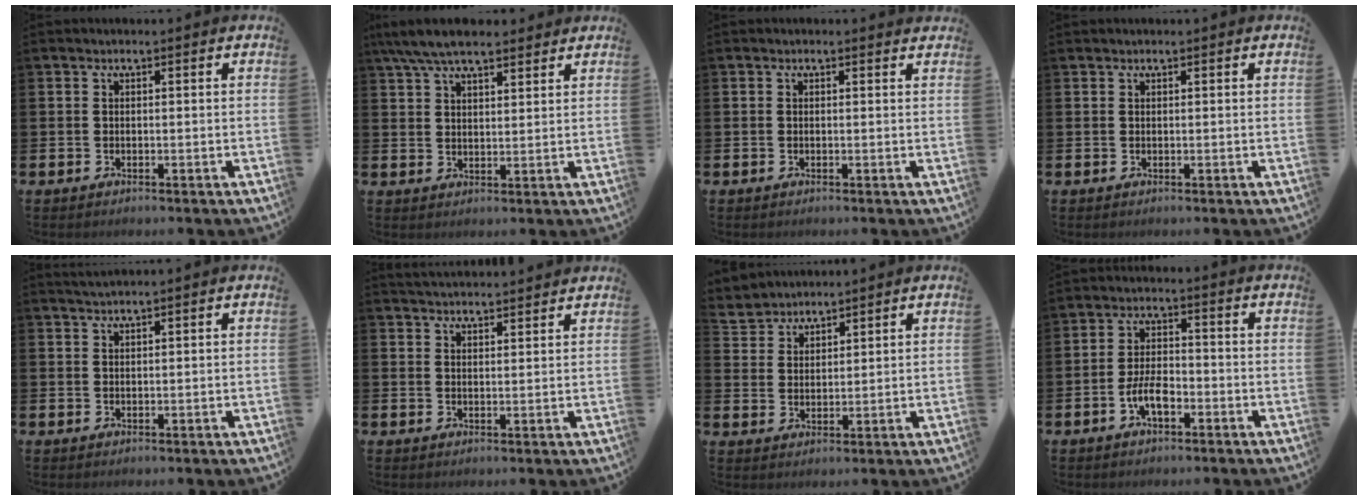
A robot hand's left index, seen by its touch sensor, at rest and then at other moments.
{"total": 6.6, "force": [5.8, 1.6, 2.7], "torque": [-0.074, -0.010, 0.108]}
{"total": 0.0}
{"total": 0.0}
{"total": 1.2, "force": [1.2, -0.2, 0.3], "torque": [-0.012, 0.003, 0.023]}
{"total": 3.1, "force": [3.1, 0.2, 0.1], "torque": [-0.006, -0.015, 0.057]}
{"total": 3.5, "force": [3.4, 0.8, -0.8], "torque": [-0.004, -0.016, 0.063]}
{"total": 4.5, "force": [-1.8, 2.0, 3.6], "torque": [-0.078, 0.004, -0.037]}